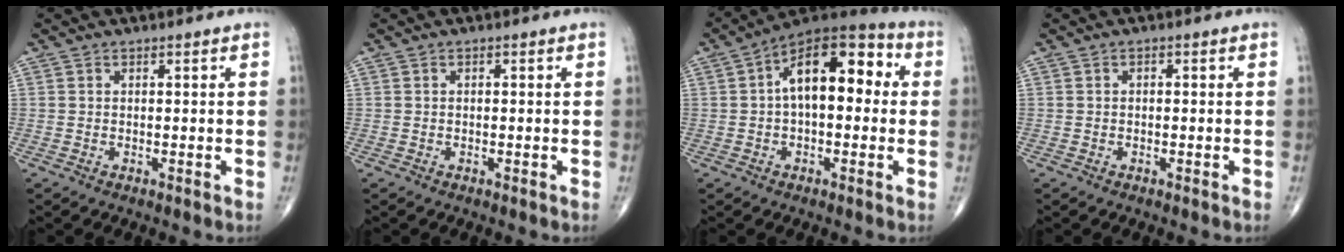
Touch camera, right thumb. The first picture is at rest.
{"total": 0.0}
{"total": 15.5, "force": [2.0, 8.3, 13.0], "torque": [-0.174, 0.044, 0.019]}
{"total": 0.5, "force": [-0.1, 0.4, 0.4], "torque": [-0.002, 0.002, -0.006]}